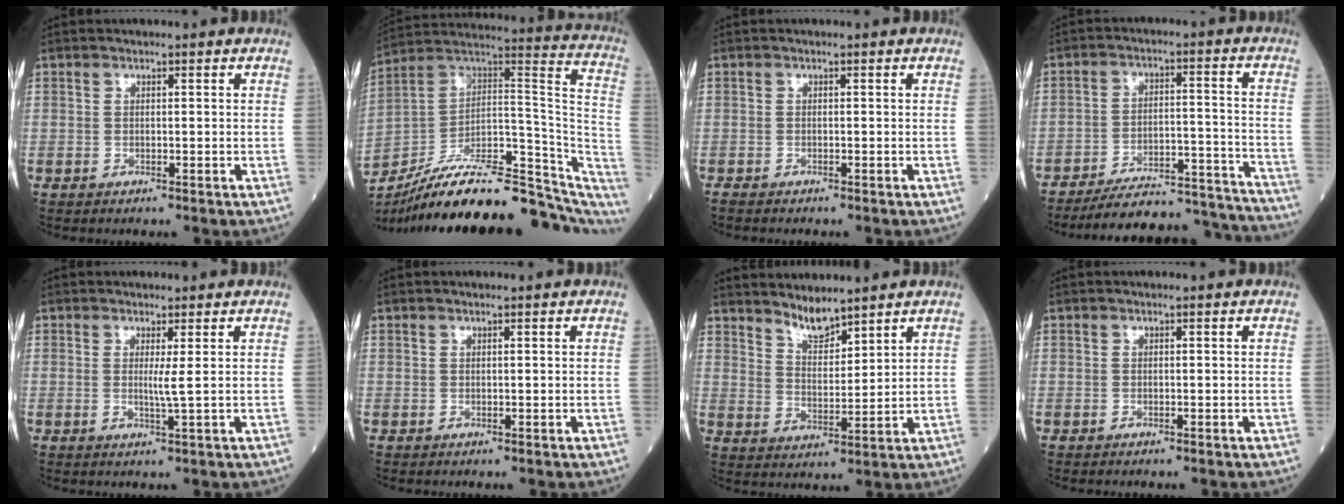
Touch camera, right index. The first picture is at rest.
{"total": 31.1, "force": [-24.0, 9.0, 17.7], "torque": [-0.247, 0.019, -0.357]}
{"total": 2.0, "force": [-1.7, 0.6, 0.9], "torque": [-0.025, -0.008, -0.024]}
{"total": 20.0, "force": [-19.2, 2.5, 4.6], "torque": [-0.062, 0.022, -0.268]}
{"total": 1.9, "force": [0.3, -0.5, 1.7], "torque": [-0.038, -0.007, 0.007]}
{"total": 0.0}
{"total": 4.8, "force": [4.4, 0.8, 1.6], "torque": [-0.038, -0.007, 0.092]}
{"total": 0.0}